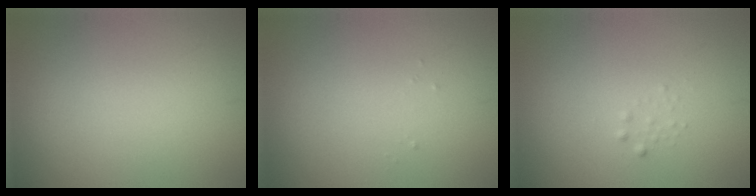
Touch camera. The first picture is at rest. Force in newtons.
{"total": 0.0}
{"total": 0.6, "press": 0.6, "slide": 0.0}